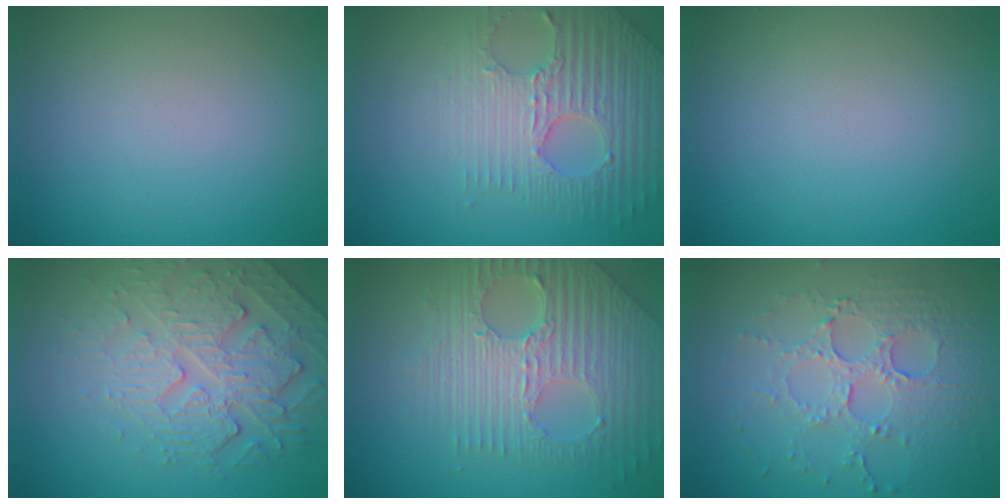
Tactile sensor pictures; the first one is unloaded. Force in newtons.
{"total": 5.2, "press": 4.5, "slide": 2.5}
{"total": 0.0}
{"total": 4.5, "press": 4.1, "slide": 1.8}
{"total": 7.8, "press": 5.2, "slide": 5.8}
{"total": 5.5, "press": 3.8, "slide": 4.0}